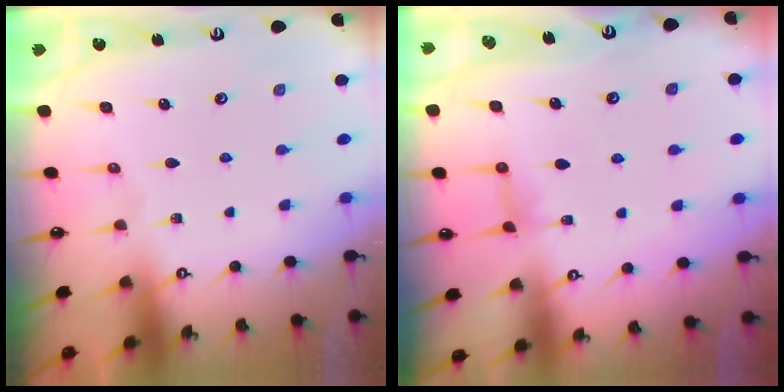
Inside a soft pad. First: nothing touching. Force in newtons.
{"total": 1.3, "press": 1.2, "slide": 0.4}